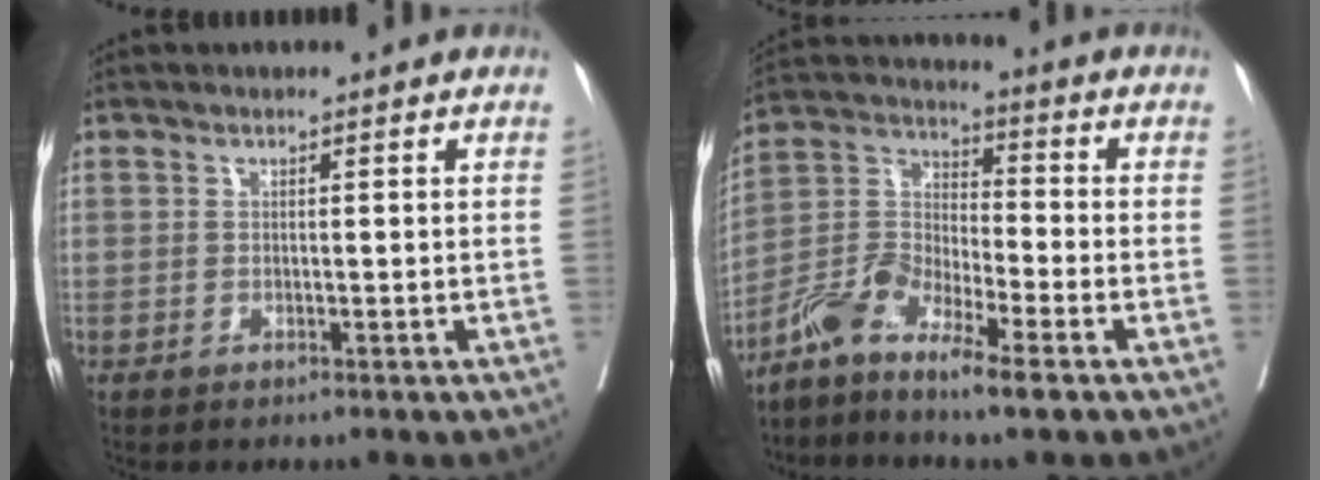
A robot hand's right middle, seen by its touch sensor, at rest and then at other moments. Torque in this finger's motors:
{"motor_torque": [0.33, -0.41, 0.11, 0.07]}